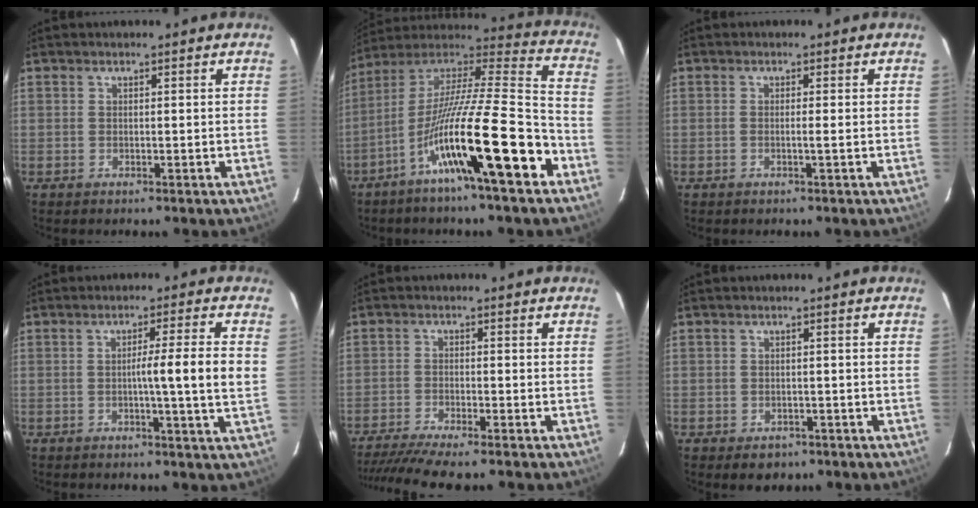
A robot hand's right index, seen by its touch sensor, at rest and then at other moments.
{"total": 21.3, "force": [-9.7, 0.8, 18.9], "torque": [-0.340, -0.022, -0.174]}
{"total": 0.6, "force": [-0.1, -0.2, 0.6], "torque": [-0.006, 0.003, -0.005]}
{"total": 6.8, "force": [0.0, -1.2, 6.7], "torque": [-0.097, -0.001, -0.001]}
{"total": 9.6, "force": [-8.4, -0.2, 4.7], "torque": [-0.068, -0.018, -0.134]}
{"total": 2.9, "force": [-1.8, 2.1, 1.0], "torque": [-0.011, 0.003, -0.015]}